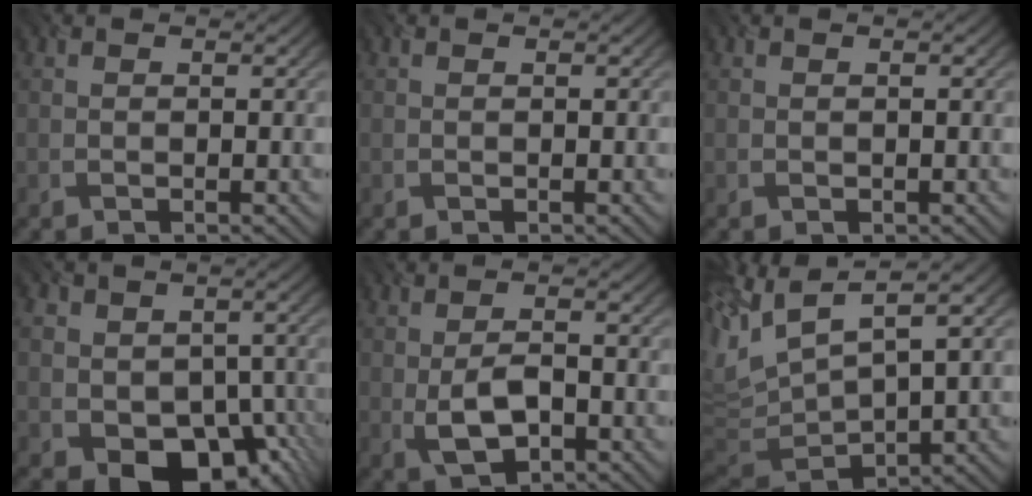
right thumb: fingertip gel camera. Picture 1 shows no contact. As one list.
[{"total": 0.0}, {"total": 0.0}, {"total": 13.8, "force": [-4.9, 10.8, 7.0], "torque": [-0.114, -0.029, -0.078]}, {"total": 4.8, "force": [-1.3, 2.4, 3.9], "torque": [-0.083, -0.002, -0.025]}, {"total": 10.8, "force": [4.3, 3.8, 9.1], "torque": [-0.232, 0.010, 0.081]}]